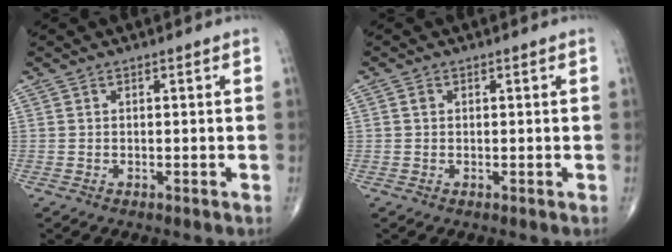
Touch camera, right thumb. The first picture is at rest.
{"total": 0.8, "force": [0.1, 0.7, 0.4], "torque": [-0.005, 0.001, 0.000]}